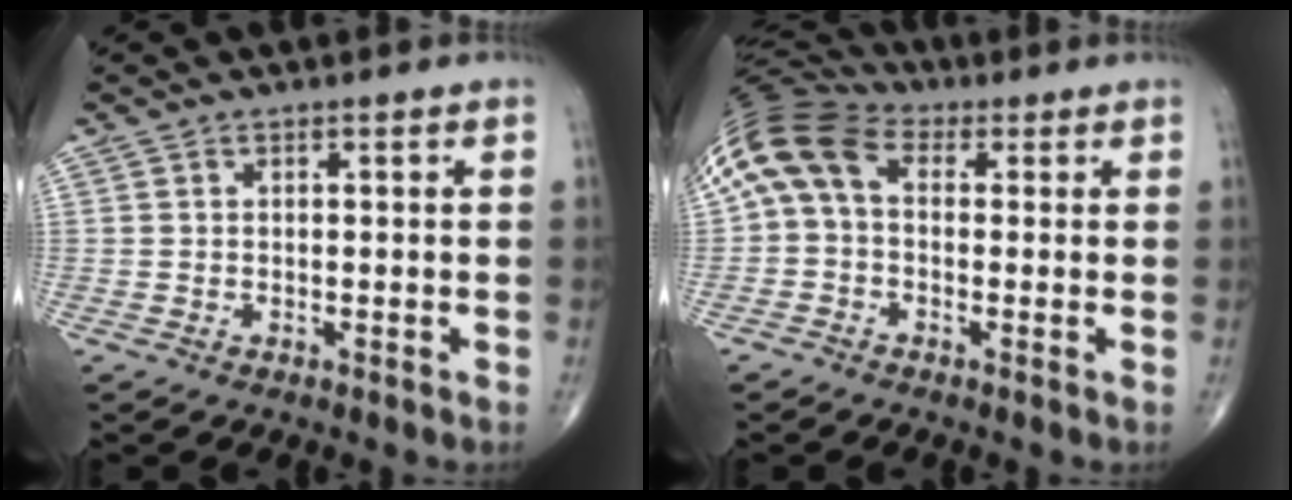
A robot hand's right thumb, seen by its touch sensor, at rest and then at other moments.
{"total": 11.1, "force": [1.5, 7.3, 8.2], "torque": [-0.165, 0.040, 0.013]}